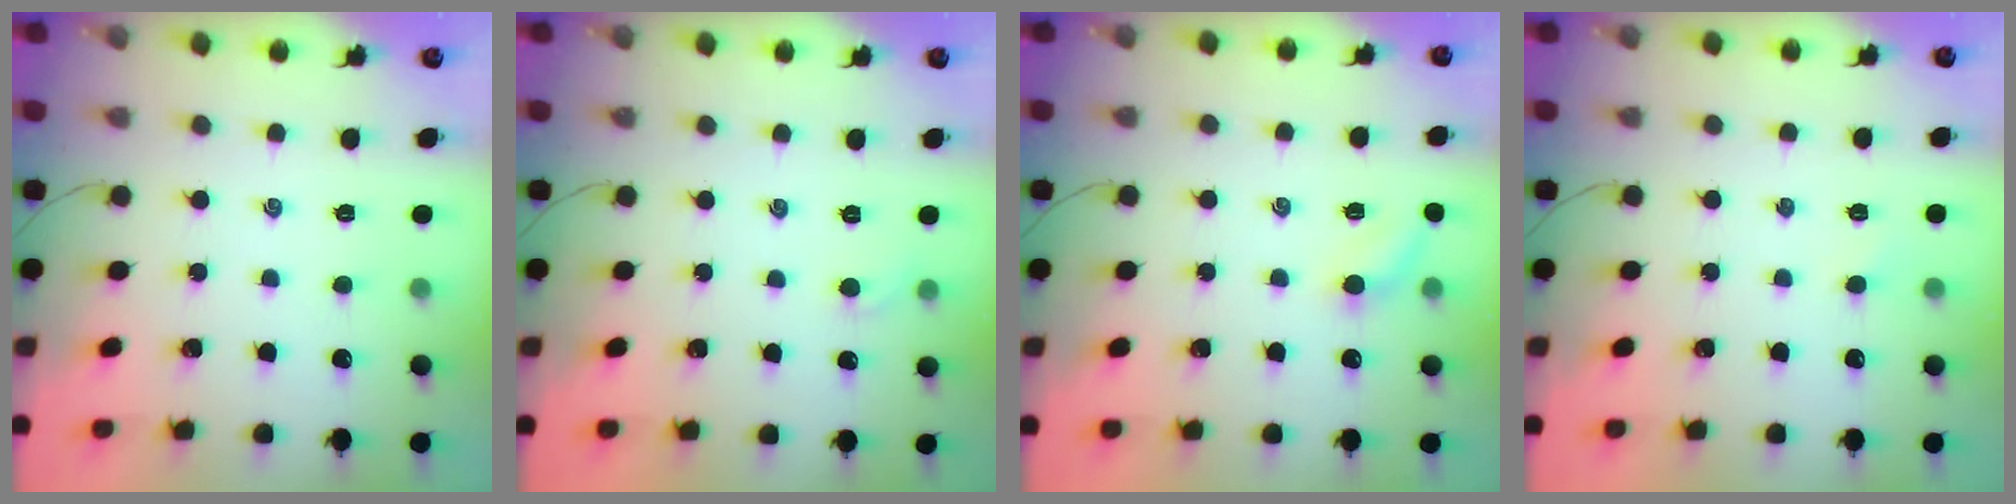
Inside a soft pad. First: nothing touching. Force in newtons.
{"total": 2.9, "press": 2.8, "slide": 1.0}
{"total": 6.8, "press": 6.6, "slide": 1.5}
{"total": 1.5, "press": 1.4, "slide": 0.6}